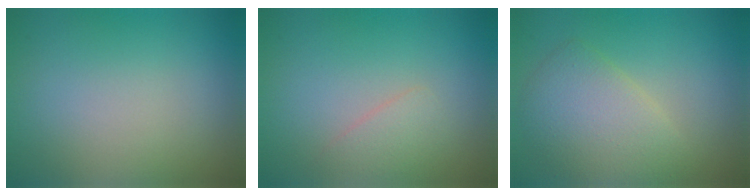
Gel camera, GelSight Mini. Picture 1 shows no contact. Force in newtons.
{"total": 1.4, "press": 1.4, "slide": 0.0}
{"total": 4.5, "press": 4.5, "slide": 0.2}